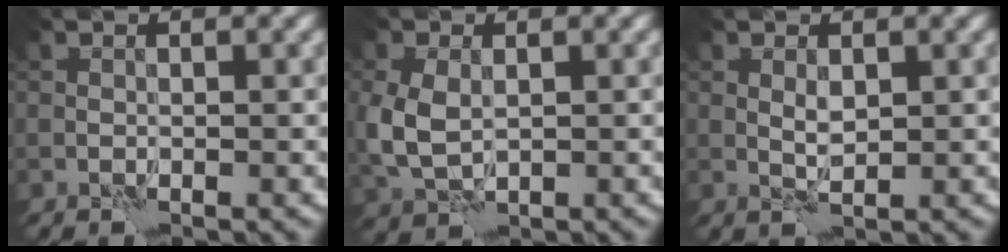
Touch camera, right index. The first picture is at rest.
{"total": 4.2, "force": [0.2, 2.9, 3.1], "torque": [-0.082, -0.007, 0.005]}
{"total": 1.3, "force": [0.8, 0.4, 1.0], "torque": [-0.021, -0.001, 0.016]}